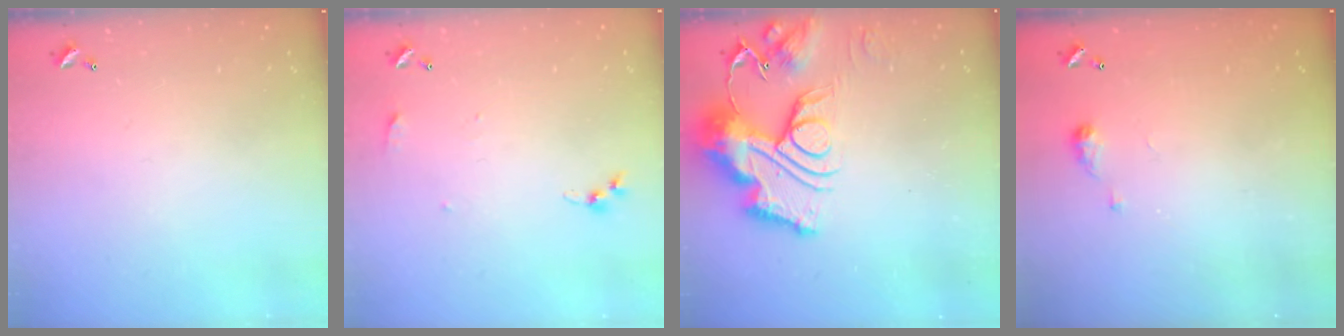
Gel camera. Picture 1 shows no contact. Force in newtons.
{"total": 3.8, "press": 3.8, "slide": 0.5}
{"total": 17.9, "press": 17.8, "slide": 1.9}
{"total": 4.8, "press": 4.7, "slide": 0.6}